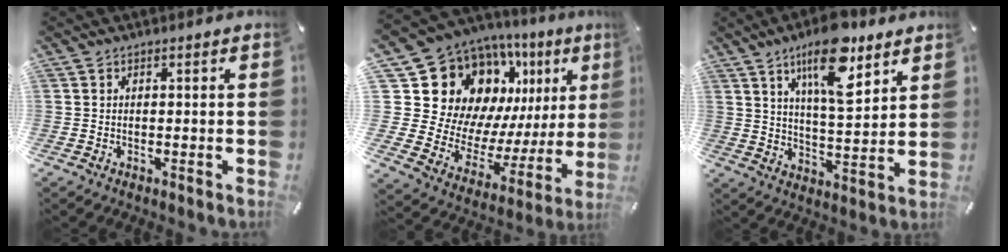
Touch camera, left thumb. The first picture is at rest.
{"total": 19.2, "force": [11.2, 13.6, 7.5], "torque": [-0.112, -0.109, 0.232]}
{"total": 15.2, "force": [9.4, 5.6, 10.6], "torque": [-0.177, -0.038, 0.157]}